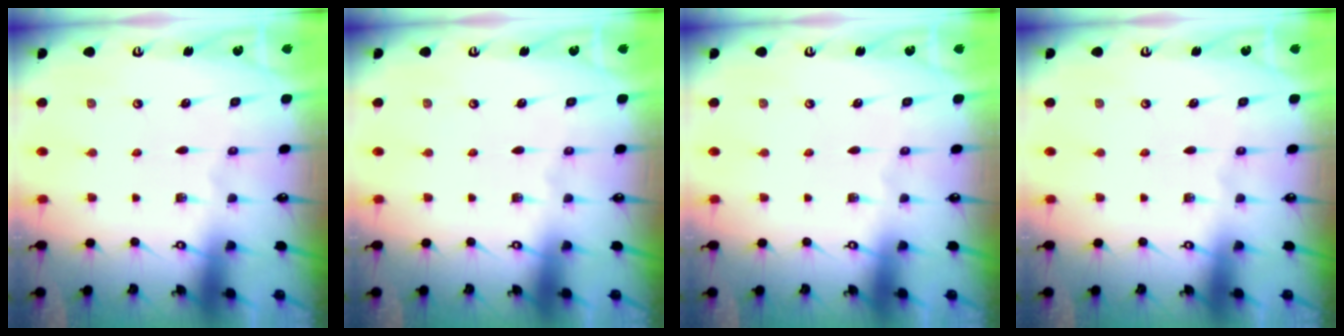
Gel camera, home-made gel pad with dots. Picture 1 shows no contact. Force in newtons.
{"total": 0.0}
{"total": 0.0}
{"total": 0.0}